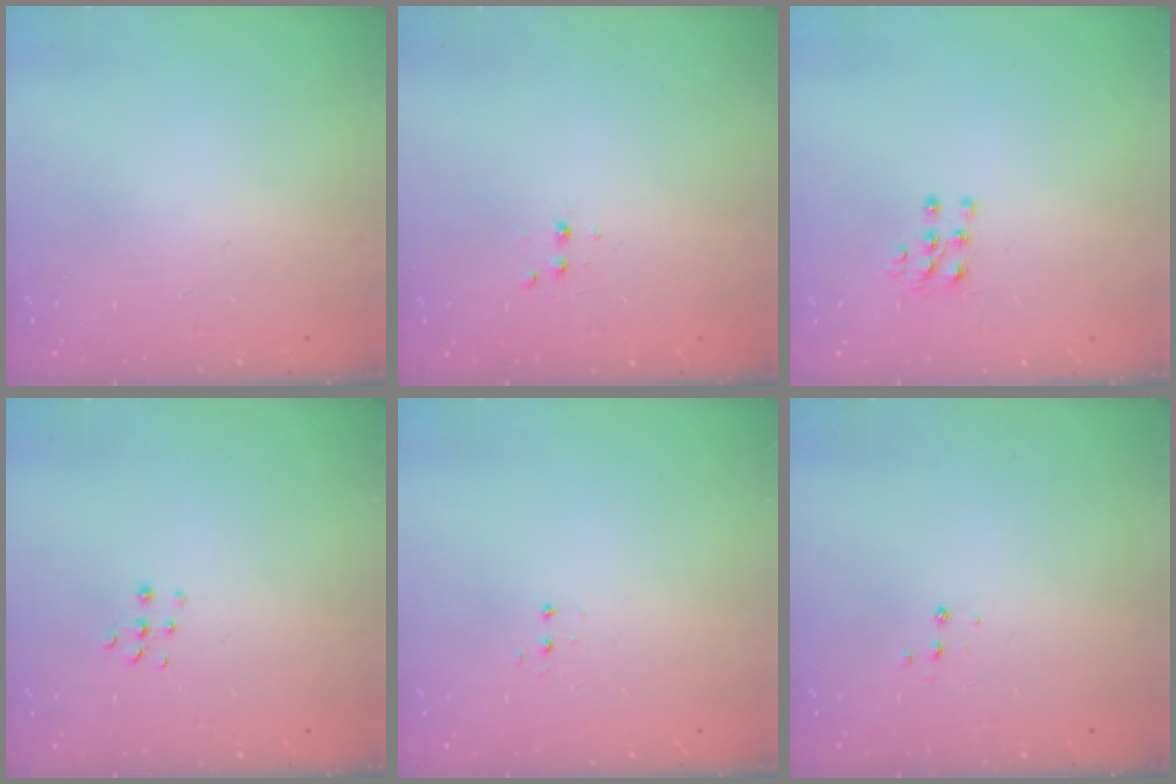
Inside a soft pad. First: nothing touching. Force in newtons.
{"total": 2.9, "press": 2.7, "slide": 1.0}
{"total": 5.5, "press": 5.4, "slide": 1.1}
{"total": 4.4, "press": 4.4, "slide": 0.3}
{"total": 3.4, "press": 3.3, "slide": 0.7}
{"total": 3.3, "press": 3.2, "slide": 0.4}